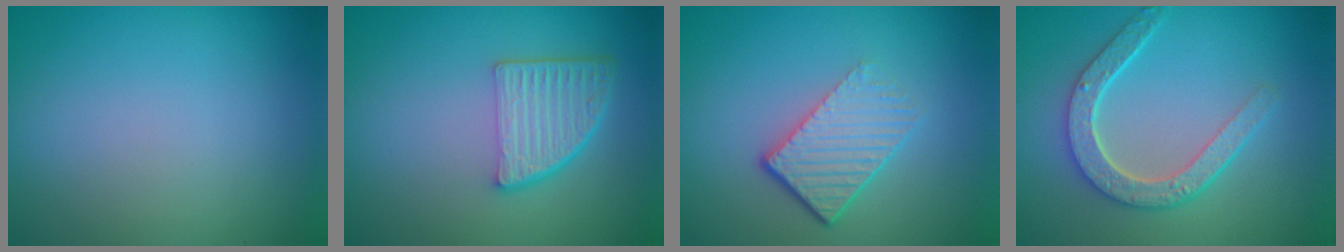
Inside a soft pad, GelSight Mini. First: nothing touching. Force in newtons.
{"total": 4.7, "press": 3.4, "slide": 3.3}
{"total": 4.6, "press": 2.9, "slide": 3.6}
{"total": 4.7, "press": 3.8, "slide": 2.9}